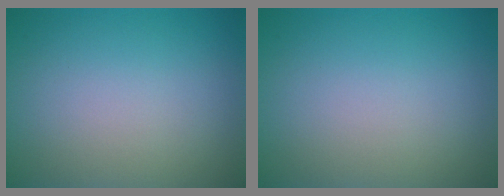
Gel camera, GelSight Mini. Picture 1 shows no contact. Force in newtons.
{"total": 0.0}